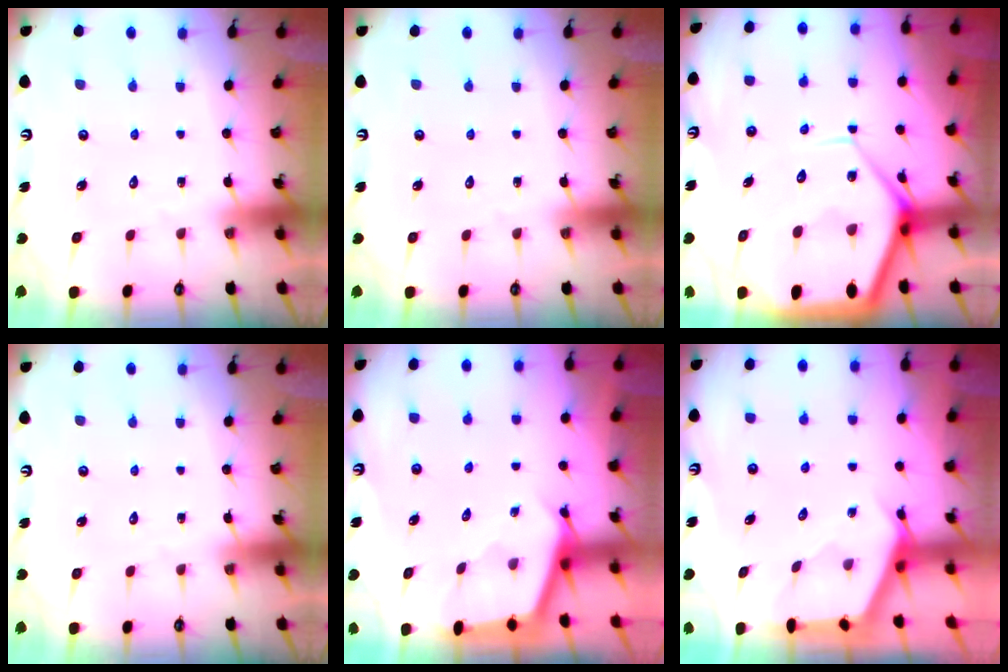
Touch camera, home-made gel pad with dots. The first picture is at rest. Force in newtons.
{"total": 0.0}
{"total": 15.8, "press": 15.7, "slide": 1.5}
{"total": 0.0}
{"total": 2.5, "press": 2.5, "slide": 0.2}
{"total": 2.9, "press": 2.9, "slide": 0.4}